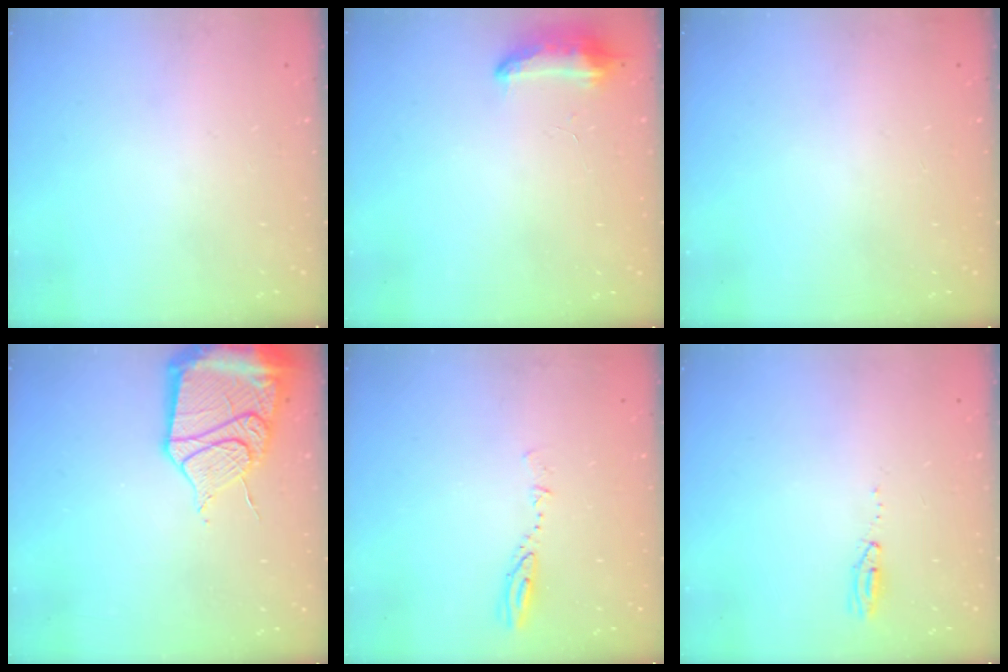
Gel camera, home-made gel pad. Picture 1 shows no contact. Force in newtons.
{"total": 8.4, "press": 8.4, "slide": 0.4}
{"total": 2.8, "press": 2.3, "slide": 1.7}
{"total": 17.5, "press": 17.4, "slide": 1.8}
{"total": 5.2, "press": 5.1, "slide": 0.4}
{"total": 3.5, "press": 3.1, "slide": 1.6}